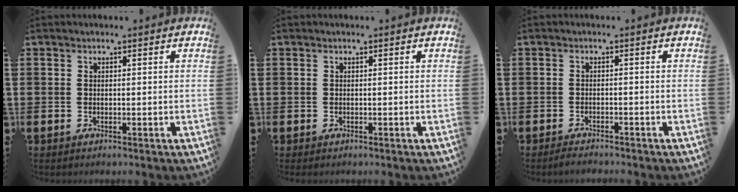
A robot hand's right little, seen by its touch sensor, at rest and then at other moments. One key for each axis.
{"total": 0.0}
{"total": 1.2, "fx": -1.2, "fy": 0.1, "fz": 0.2, "tx": -0.008, "ty": 0.000, "tz": -0.024}